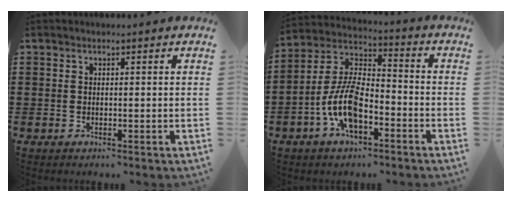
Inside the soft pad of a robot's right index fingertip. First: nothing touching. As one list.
[{"total": 10.0, "force": [-4.3, 4.6, 7.8], "torque": [-0.192, -0.002, -0.087]}]